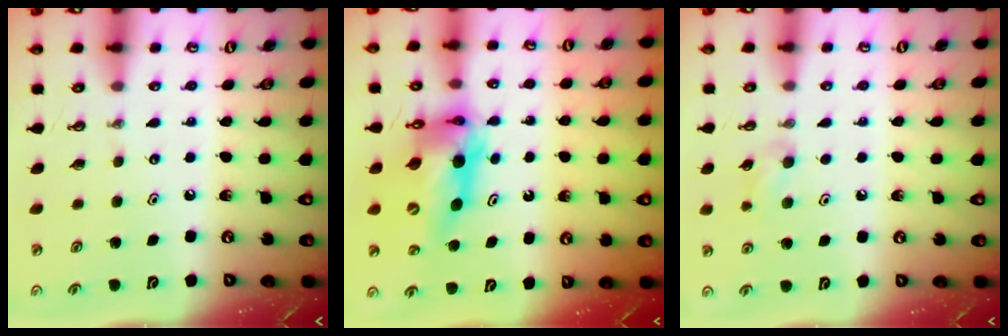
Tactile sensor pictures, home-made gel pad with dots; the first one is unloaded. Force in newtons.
{"total": 12.9, "press": 12.8, "slide": 1.3}
{"total": 7.8, "press": 7.0, "slide": 3.6}